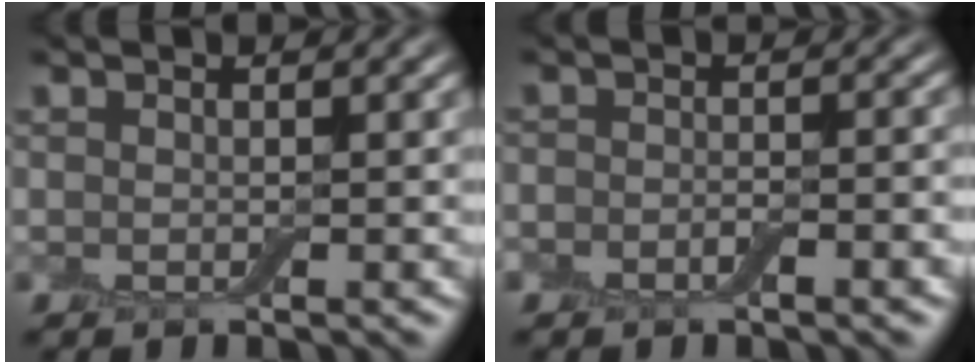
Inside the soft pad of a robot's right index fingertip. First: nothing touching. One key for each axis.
{"total": 2.9, "fx": -1.5, "fy": 1.4, "fz": 2.1, "tx": -0.017, "ty": 0.001, "tz": -0.025}